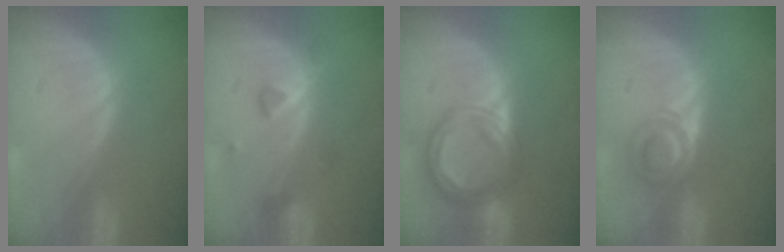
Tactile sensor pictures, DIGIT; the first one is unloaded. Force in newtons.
{"total": 3.5, "press": 3.4, "slide": 0.8}
{"total": 8.6, "press": 8.6, "slide": 0.6}
{"total": 4.4, "press": 4.3, "slide": 0.9}